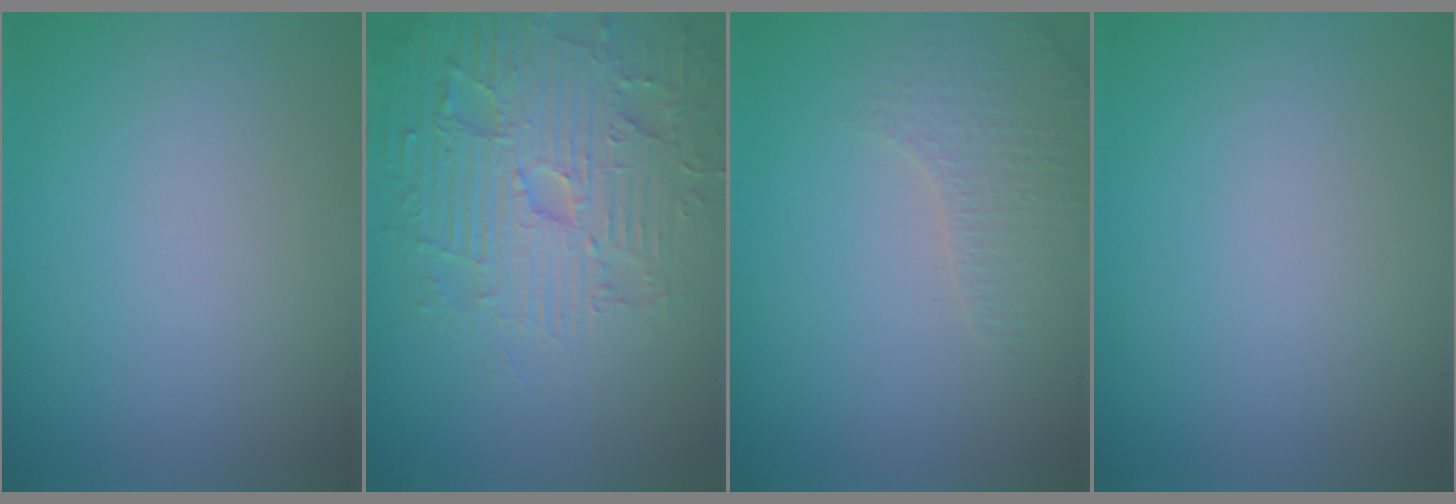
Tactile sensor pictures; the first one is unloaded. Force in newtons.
{"total": 6.0, "press": 5.9, "slide": 1.5}
{"total": 2.6, "press": 2.5, "slide": 0.5}
{"total": 0.0}